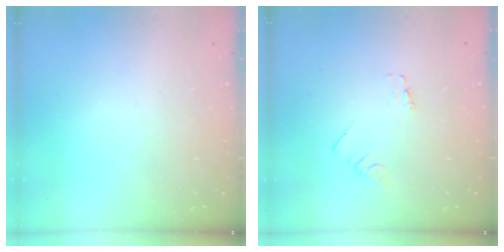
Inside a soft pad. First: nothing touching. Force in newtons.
{"total": 0.0}